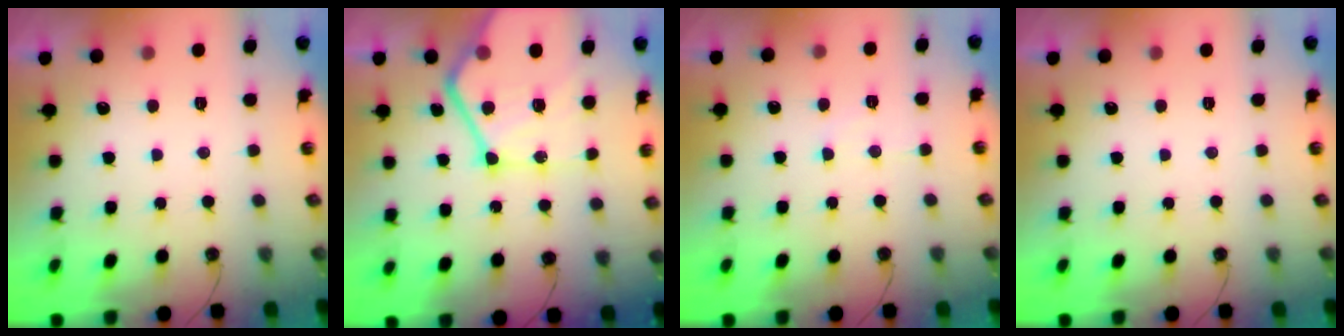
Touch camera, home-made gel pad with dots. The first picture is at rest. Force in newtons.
{"total": 24.1, "press": 24.0, "slide": 2.2}
{"total": 5.1, "press": 5.0, "slide": 0.8}
{"total": 0.0}